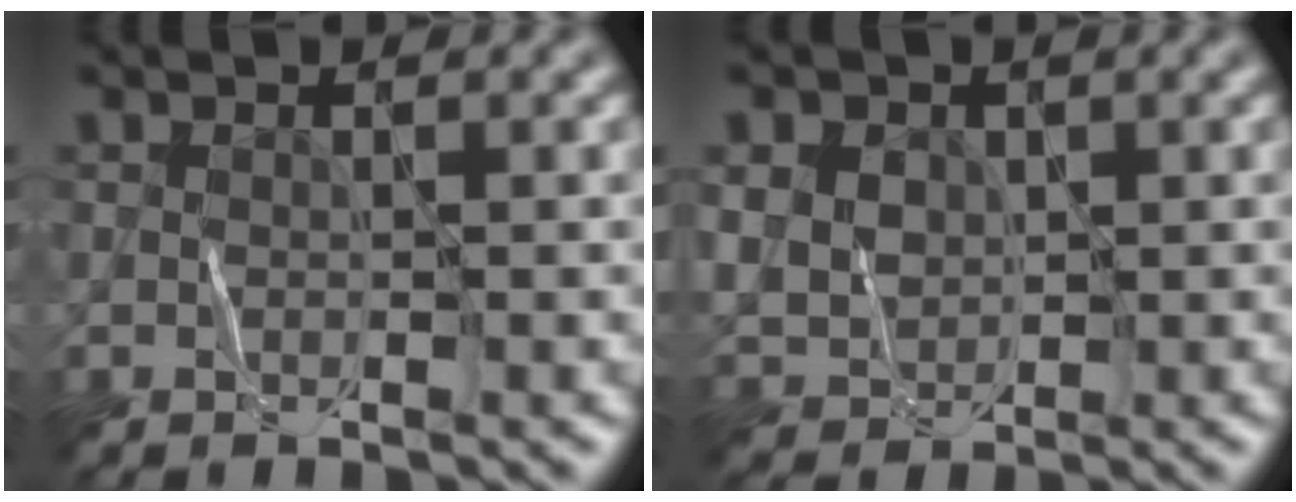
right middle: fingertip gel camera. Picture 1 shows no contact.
{"total": 6.6, "force": [1.7, 5.6, 3.0], "torque": [-0.074, 0.022, 0.024]}